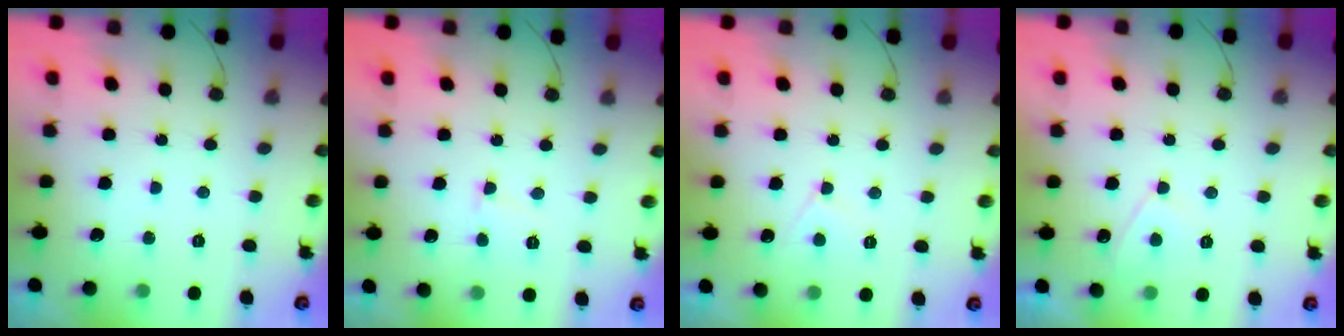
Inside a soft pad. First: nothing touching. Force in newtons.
{"total": 2.5, "press": 2.5, "slide": 0.2}
{"total": 4.1, "press": 4.0, "slide": 0.5}
{"total": 2.9, "press": 2.9, "slide": 0.5}